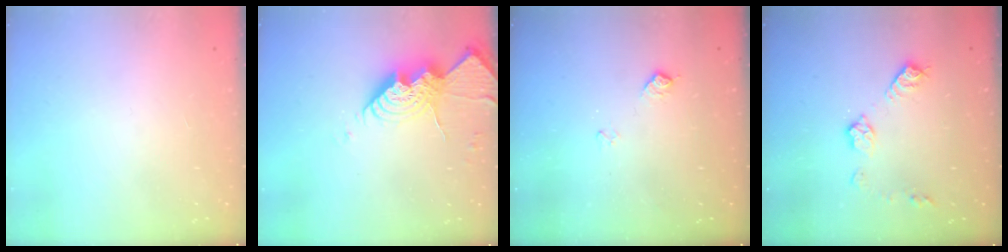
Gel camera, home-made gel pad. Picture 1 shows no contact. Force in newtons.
{"total": 15.0, "press": 14.9, "slide": 1.4}
{"total": 6.1, "press": 6.1, "slide": 0.8}
{"total": 9.2, "press": 9.2, "slide": 0.3}